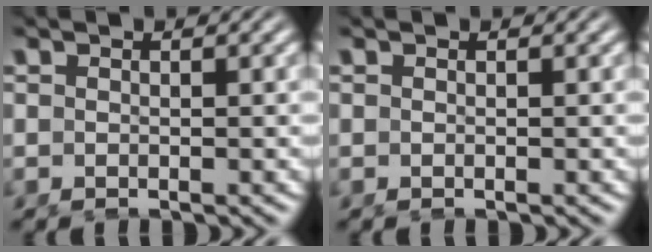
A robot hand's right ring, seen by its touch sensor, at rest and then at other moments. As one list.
[{"total": 0.0}]